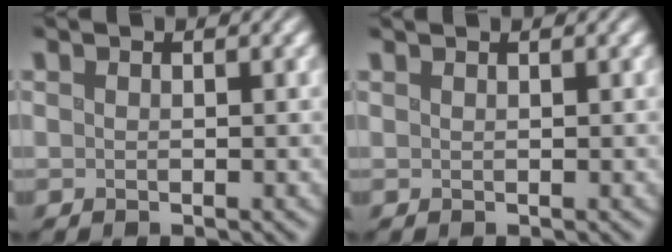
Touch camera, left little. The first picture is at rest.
{"total": 0.5, "force": [0.5, 0.1, 0.1], "torque": [0.001, -0.001, 0.003]}